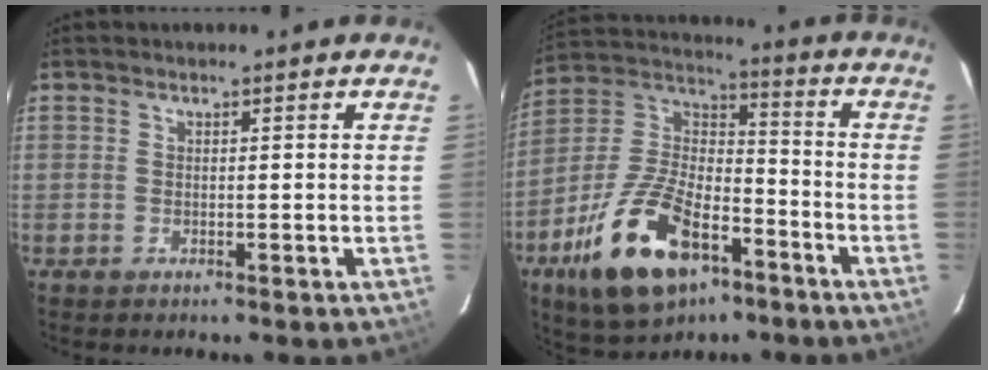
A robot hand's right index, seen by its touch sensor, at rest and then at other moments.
{"total": 21.2, "force": [-10.8, 10.5, 14.9], "torque": [-0.303, -0.004, -0.181]}